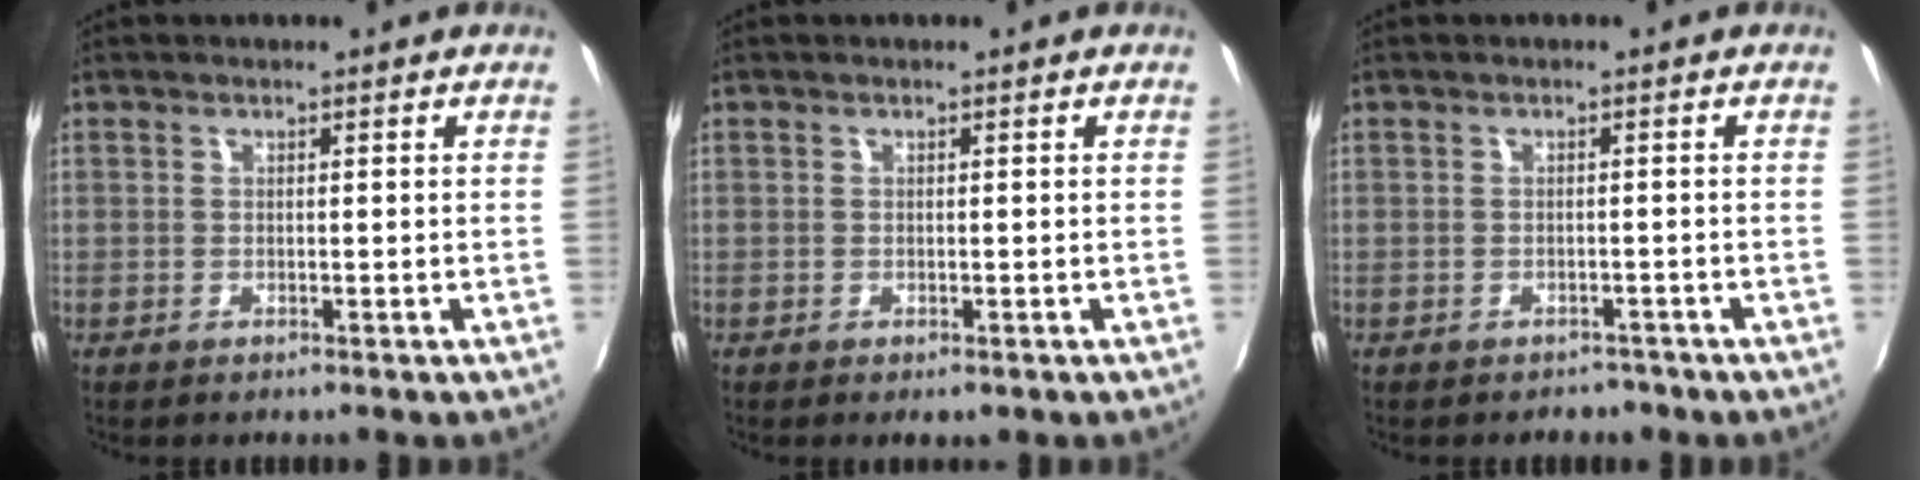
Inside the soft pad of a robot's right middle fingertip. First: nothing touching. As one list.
[{"total": 0.7, "force": [-0.3, 0.5, 0.5], "torque": [-0.010, -0.005, -0.004]}, {"total": 3.7, "force": [-3.0, 2.0, 0.6], "torque": [-0.011, -0.006, -0.037]}]